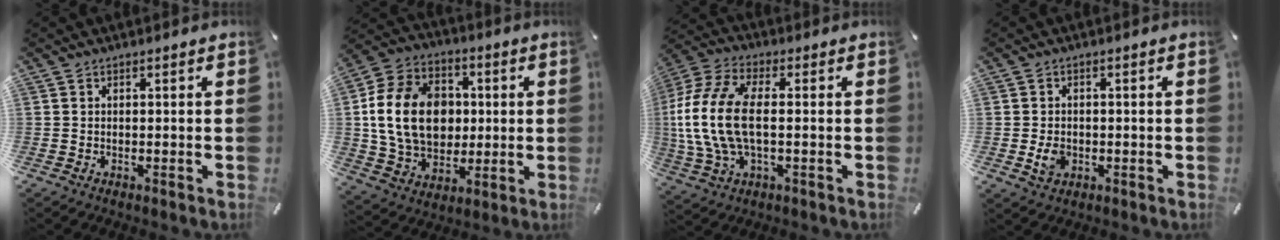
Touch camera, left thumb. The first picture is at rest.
{"total": 18.8, "force": [1.1, 14.8, 11.5], "torque": [-0.239, 0.010, 0.020]}
{"total": 15.6, "force": [-0.2, 8.1, 13.3], "torque": [-0.296, -0.009, -0.005]}
{"total": 3.5, "force": [-0.7, 2.8, 2.0], "torque": [-0.033, 0.000, -0.015]}